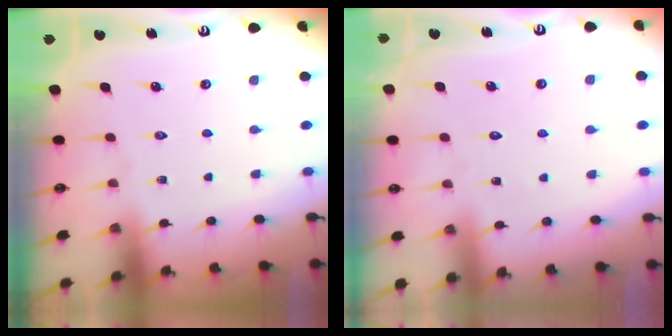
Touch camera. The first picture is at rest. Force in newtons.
{"total": 3.9, "press": 3.9, "slide": 0.3}